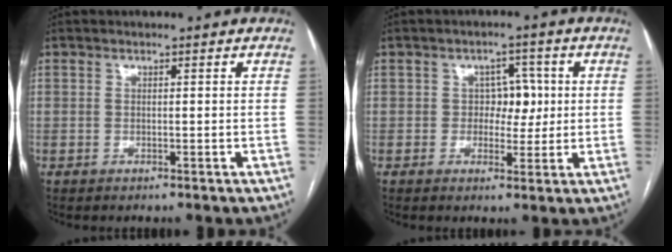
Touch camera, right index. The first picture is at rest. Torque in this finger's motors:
{"motor_torque": [0.60, 0.20, 0.03, 0.01]}